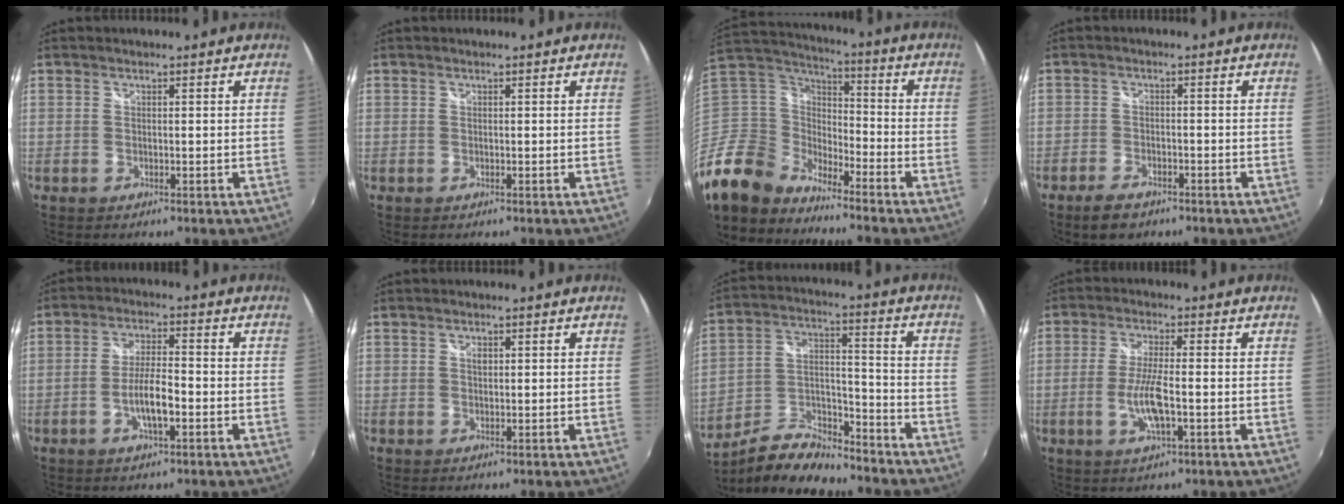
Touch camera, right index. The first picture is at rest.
{"total": 0.0}
{"total": 13.3, "force": [-11.0, 7.1, 2.2], "torque": [-0.084, 0.027, -0.231]}
{"total": 5.1, "force": [-3.8, 2.5, 2.3], "torque": [-0.063, 0.000, -0.064]}
{"total": 6.2, "force": [-2.4, 1.5, 5.6], "torque": [-0.108, 0.000, -0.041]}
{"total": 0.9, "force": [0.3, 0.6, 0.6], "torque": [-0.009, 0.002, 0.003]}
{"total": 13.5, "force": [-10.7, 4.9, 6.6], "torque": [-0.136, 0.015, -0.188]}
{"total": 7.1, "force": [-1.9, 1.4, 6.7], "torque": [-0.137, -0.008, -0.037]}